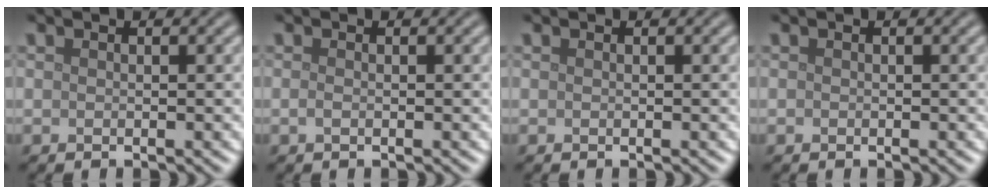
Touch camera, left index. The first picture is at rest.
{"total": 0.5, "force": [-0.2, 0.2, 0.4], "torque": [-0.011, -0.002, -0.004]}
{"total": 0.0}
{"total": 0.0}